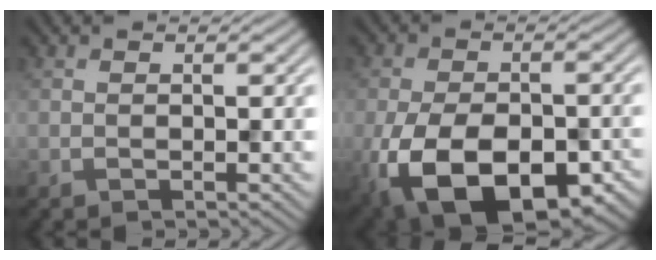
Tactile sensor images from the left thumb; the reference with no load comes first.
{"total": 16.0, "force": [-7.4, 9.1, 10.8], "torque": [-0.204, -0.047, -0.104]}